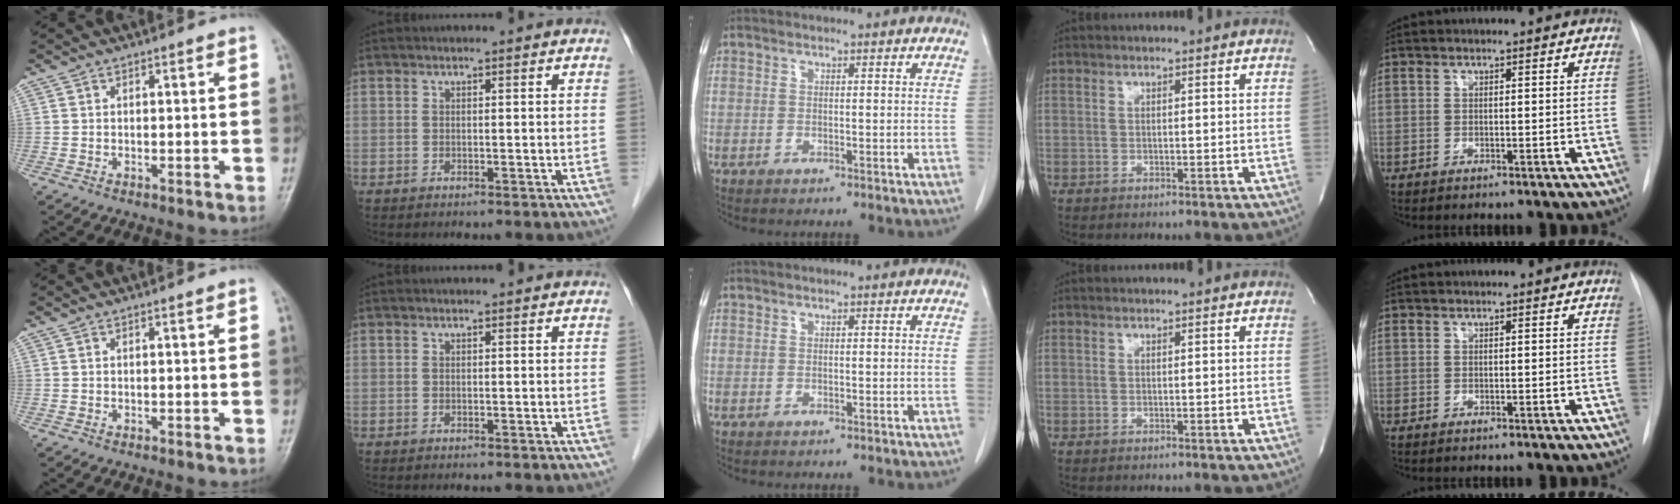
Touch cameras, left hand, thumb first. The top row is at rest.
{}